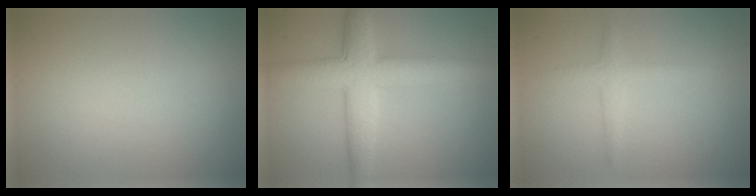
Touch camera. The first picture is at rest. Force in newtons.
{"total": 6.1, "press": 6.1, "slide": 0.1}
{"total": 1.7, "press": 1.7, "slide": 0.1}